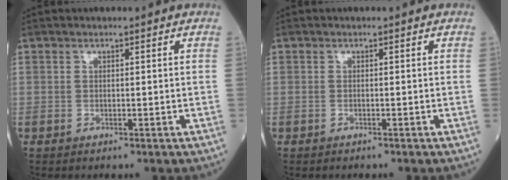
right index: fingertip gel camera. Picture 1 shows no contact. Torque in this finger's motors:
{"motor_torque": [0.14, -0.28, 0.05, 0.02]}